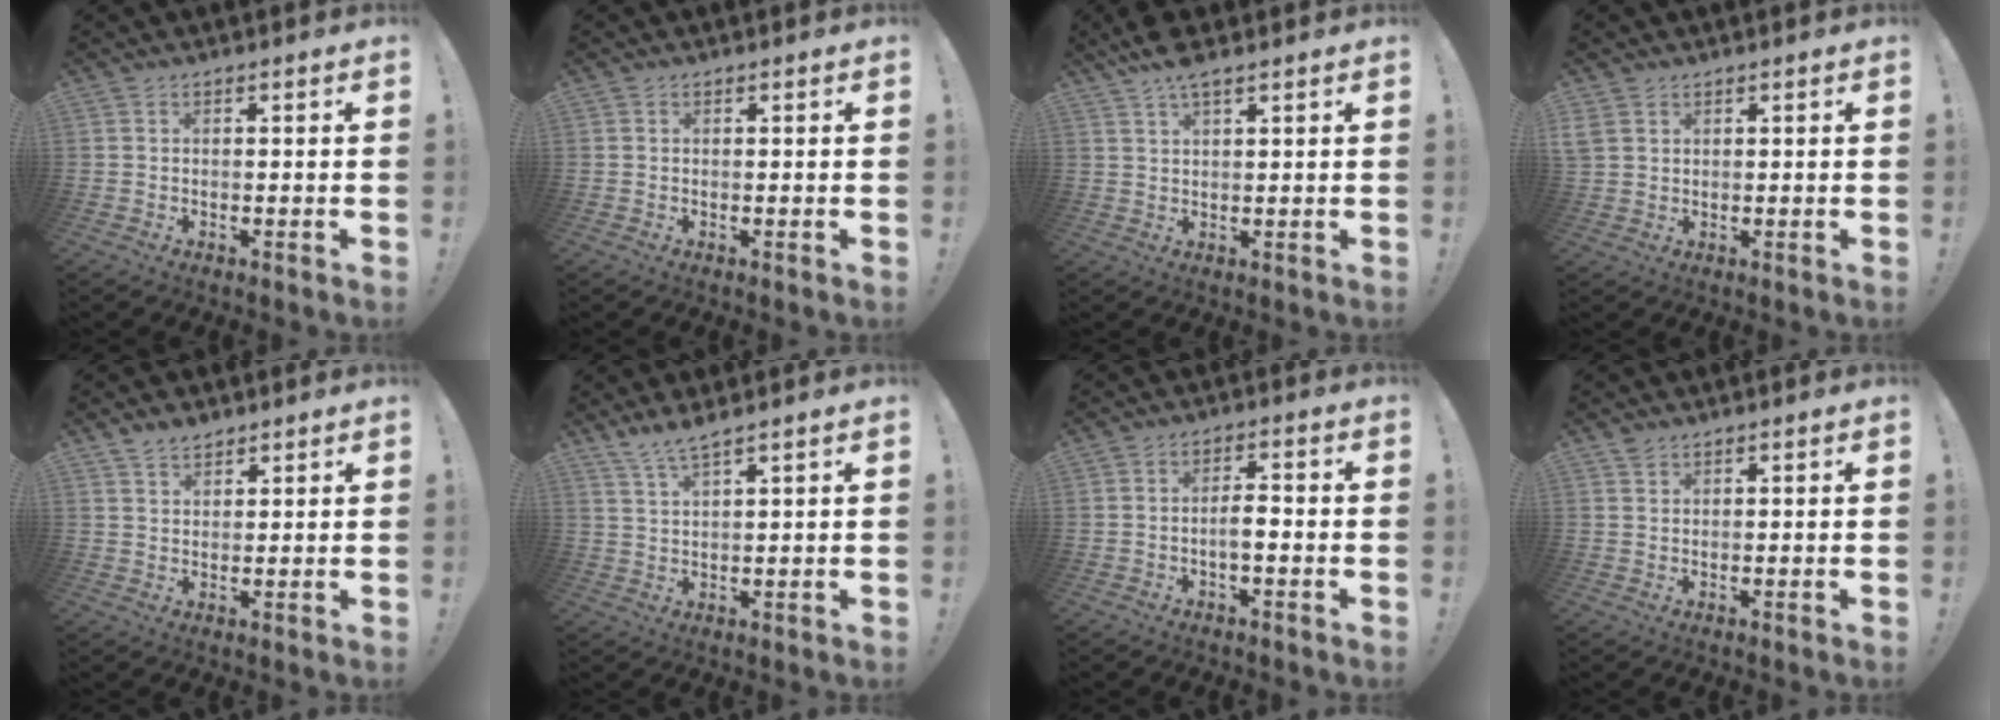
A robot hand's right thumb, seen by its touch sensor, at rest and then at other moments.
{"total": 0.0}
{"total": 5.4, "force": [3.9, 1.5, 3.4], "torque": [-0.068, -0.015, 0.072]}
{"total": 3.4, "force": [1.9, 2.7, 1.1], "torque": [-0.021, -0.002, 0.039]}
{"total": 3.9, "force": [3.2, 2.0, 1.0], "torque": [-0.017, -0.018, 0.060]}
{"total": 4.4, "force": [3.8, 0.0, 2.3], "torque": [-0.057, -0.017, 0.068]}
{"total": 4.8, "force": [-1.5, 1.5, 4.3], "torque": [-0.081, 0.006, -0.029]}
{"total": 1.6, "force": [1.3, 0.8, 0.4], "torque": [-0.005, -0.004, 0.024]}